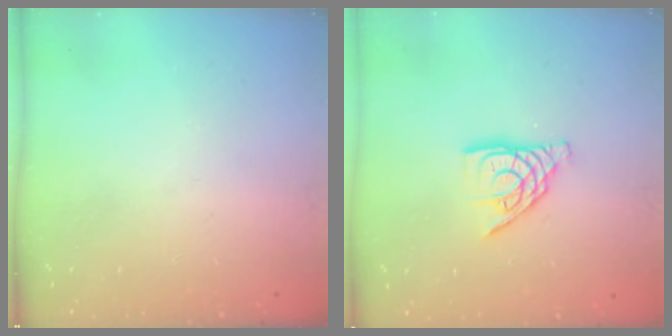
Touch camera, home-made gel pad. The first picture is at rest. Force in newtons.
{"total": 11.4, "press": 11.4, "slide": 1.1}